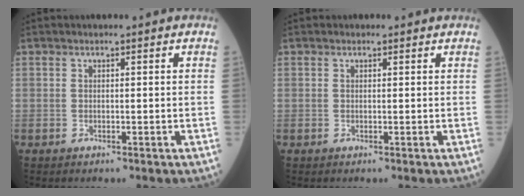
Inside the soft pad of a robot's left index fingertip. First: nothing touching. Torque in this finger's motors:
{"motor_torque": [0.90, -0.90, 0.23, 0.04]}